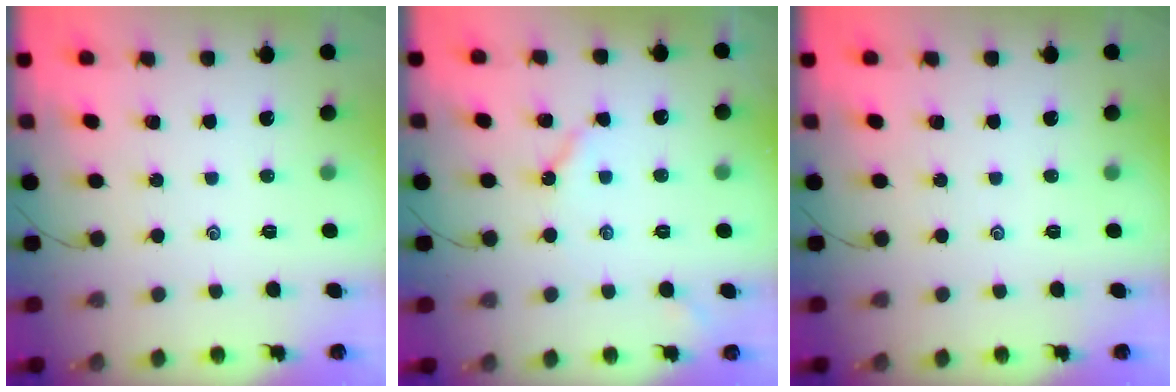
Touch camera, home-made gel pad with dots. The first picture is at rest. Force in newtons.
{"total": 3.6, "press": 3.6, "slide": 0.3}
{"total": 0.0}